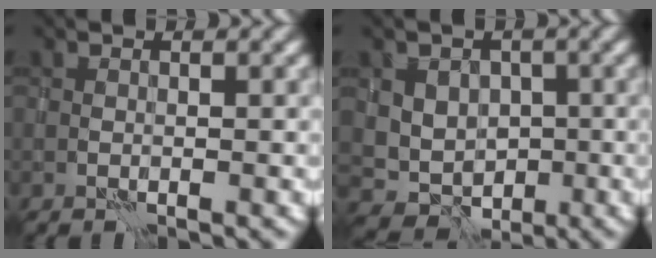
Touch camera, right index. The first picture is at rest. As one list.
[{"total": 4.9, "force": [0.3, 4.4, 2.2], "torque": [-0.016, 0.004, -0.001]}]